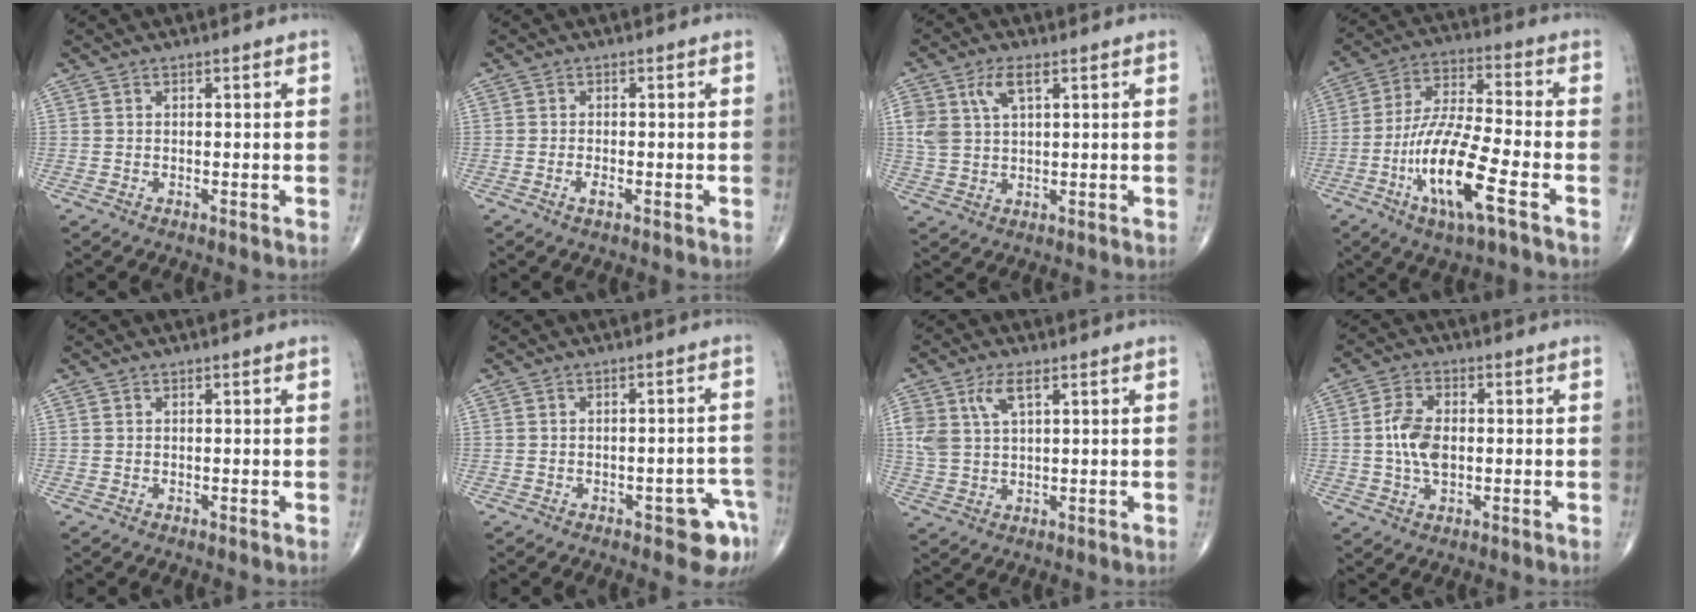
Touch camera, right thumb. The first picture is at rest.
{"total": 1.6, "force": [-0.7, 0.6, 1.3], "torque": [-0.024, 0.000, -0.014]}
{"total": 6.3, "force": [2.8, 3.0, 4.8], "torque": [-0.101, -0.001, 0.058]}
{"total": 15.0, "force": [-6.2, 3.4, 13.2], "torque": [-0.274, 0.024, -0.117]}
{"total": 0.0}
{"total": 6.2, "force": [-3.5, 2.7, 4.3], "torque": [-0.026, 0.028, -0.039]}
{"total": 6.3, "force": [2.8, 2.9, 4.9], "torque": [-0.106, -0.003, 0.059]}
{"total": 7.2, "force": [-0.1, 4.2, 5.9], "torque": [-0.111, 0.005, -0.005]}